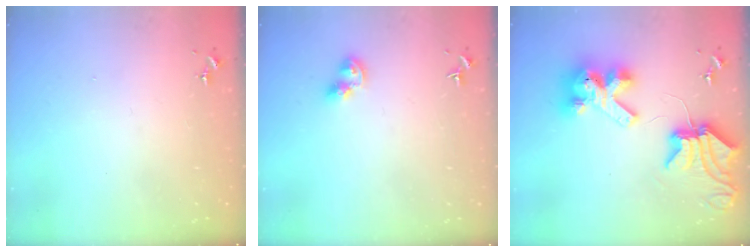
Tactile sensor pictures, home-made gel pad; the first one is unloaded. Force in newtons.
{"total": 6.8, "press": 6.8, "slide": 0.5}
{"total": 14.5, "press": 14.3, "slide": 1.8}